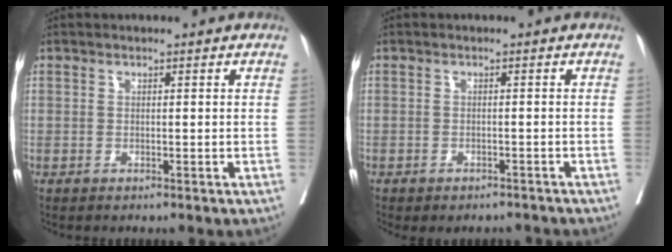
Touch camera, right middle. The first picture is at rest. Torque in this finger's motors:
{"motor_torque": [1.05, -1.09, 0.38, 0.10]}